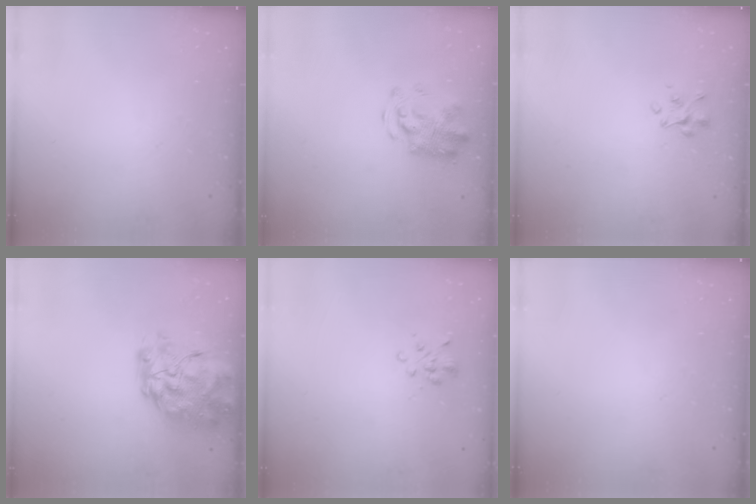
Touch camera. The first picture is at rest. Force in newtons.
{"total": 4.3, "press": 4.2, "slide": 1.1}
{"total": 2.4, "press": 2.3, "slide": 0.7}
{"total": 14.4, "press": 13.6, "slide": 4.7}
{"total": 1.9, "press": 1.7, "slide": 0.8}
{"total": 0.0}